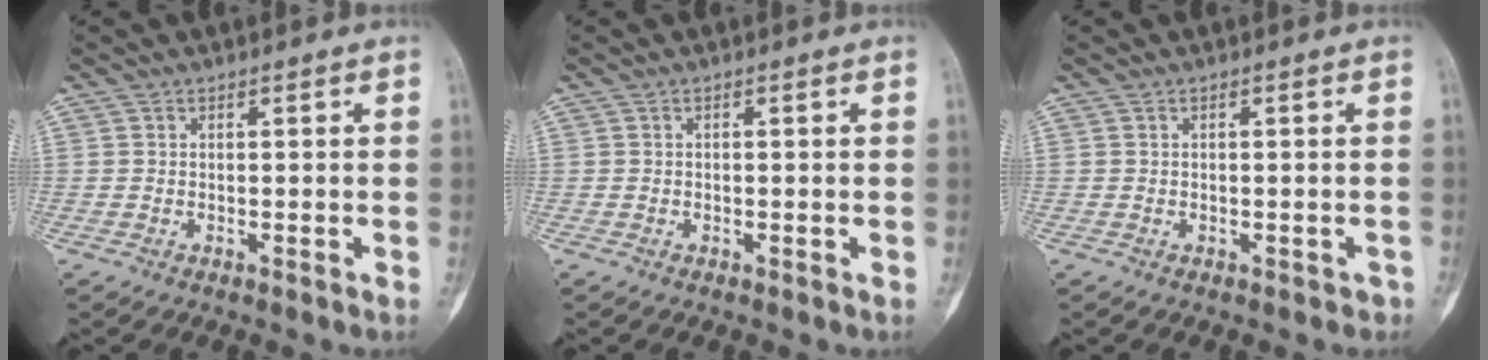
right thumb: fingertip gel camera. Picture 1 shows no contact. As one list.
[{"total": 0.0}, {"total": 0.9, "force": [-0.5, 0.7, 0.2], "torque": [0.001, 0.013, -0.004]}]